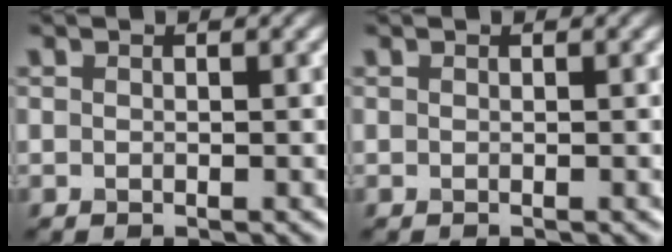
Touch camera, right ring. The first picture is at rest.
{"total": 0.0}